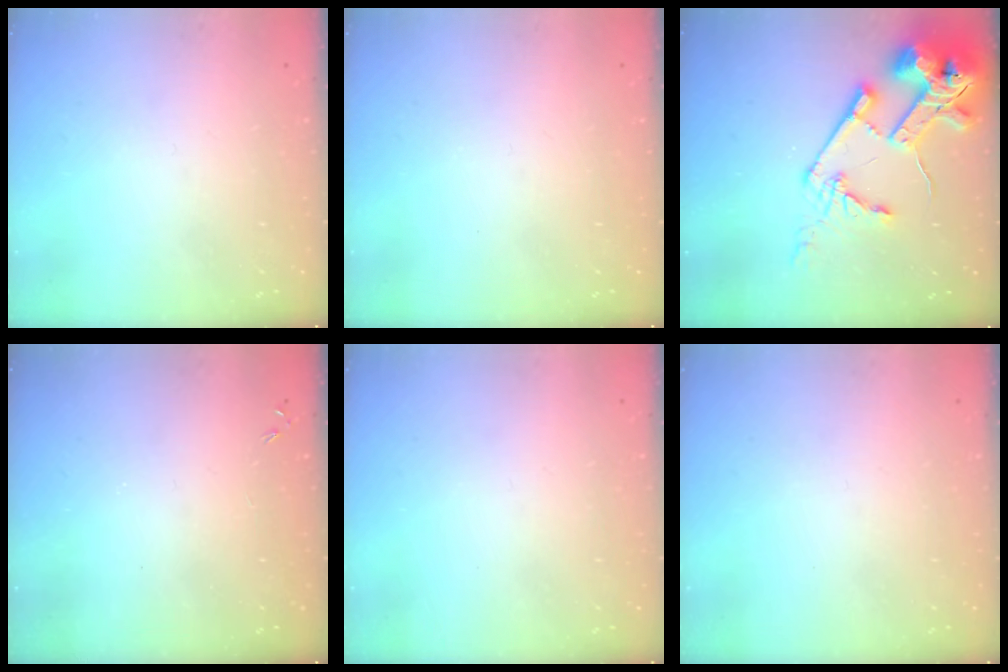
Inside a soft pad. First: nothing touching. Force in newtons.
{"total": 0.0}
{"total": 20.9, "press": 20.8, "slide": 2.5}
{"total": 0.0}
{"total": 0.0}
{"total": 0.0}